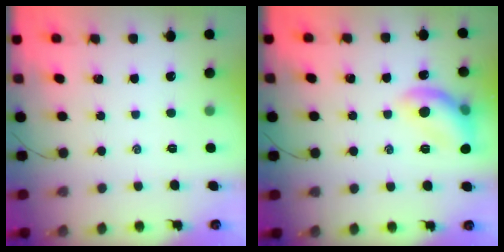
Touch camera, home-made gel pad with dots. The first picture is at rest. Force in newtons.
{"total": 11.2, "press": 11.2, "slide": 0.1}